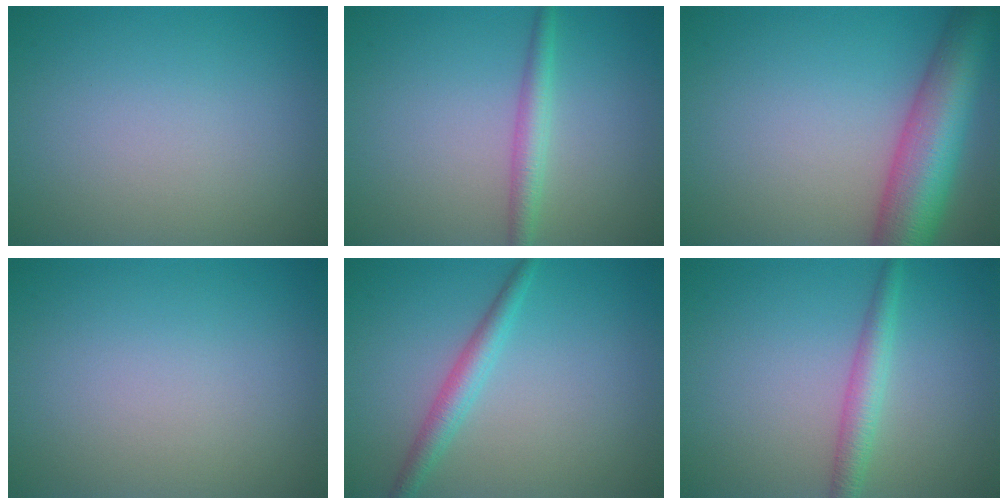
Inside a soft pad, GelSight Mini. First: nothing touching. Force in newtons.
{"total": 2.2, "press": 2.2, "slide": 0.1}
{"total": 9.6, "press": 9.6, "slide": 0.3}
{"total": 0.0}
{"total": 2.4, "press": 2.4, "slide": 0.1}
{"total": 2.5, "press": 2.5, "slide": 0.1}